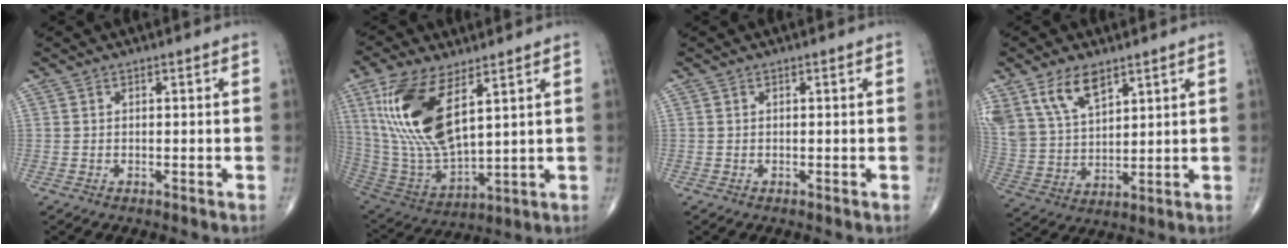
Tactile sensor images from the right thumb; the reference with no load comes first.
{"total": 19.2, "force": [7.4, 8.1, 15.7], "torque": [-0.320, -0.033, 0.155]}
{"total": 0.0}
{"total": 12.0, "force": [7.5, 6.0, 7.1], "torque": [-0.123, -0.024, 0.160]}